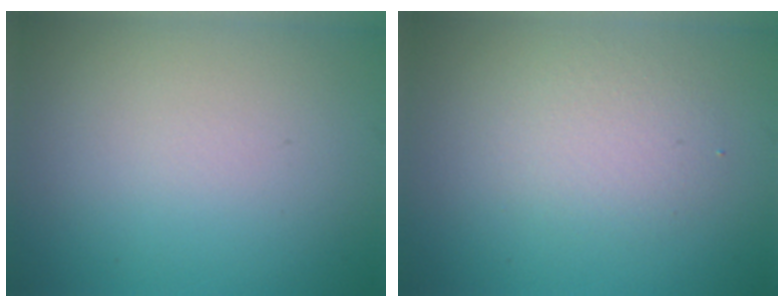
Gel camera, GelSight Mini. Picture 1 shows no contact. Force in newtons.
{"total": 2.2, "press": 2.2, "slide": 0.1}